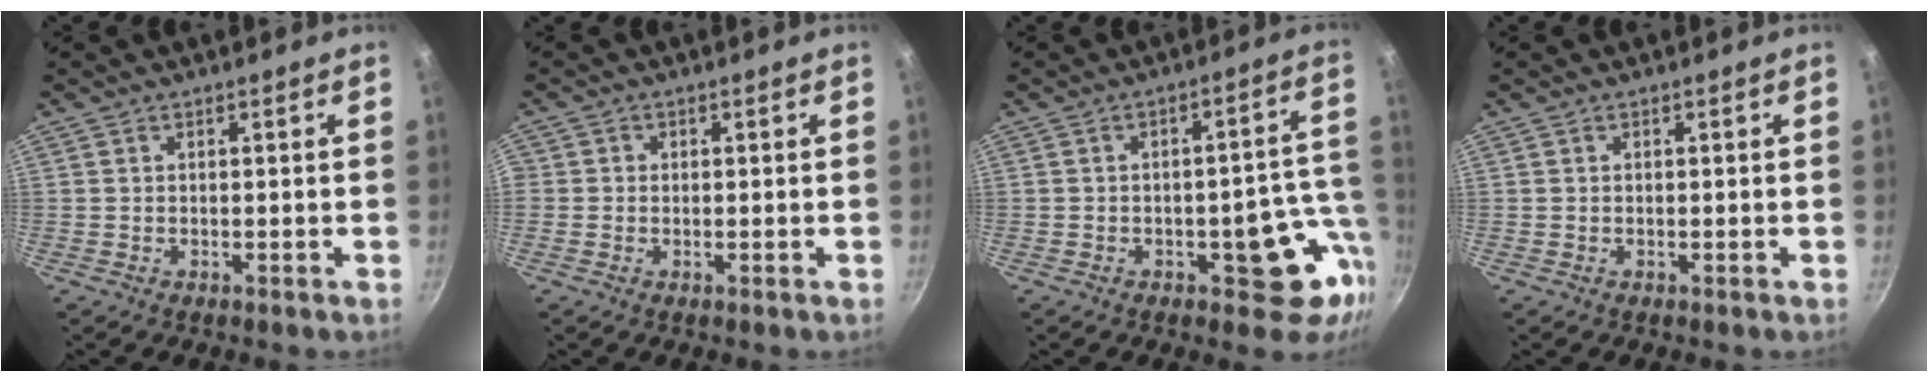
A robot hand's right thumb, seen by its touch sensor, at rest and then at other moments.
{"total": 1.3, "force": [-0.2, 1.3, 0.2], "torque": [0.002, 0.003, -0.006]}
{"total": 12.7, "force": [-4.1, 6.3, 10.2], "torque": [-0.051, 0.034, -0.047]}
{"total": 0.0}